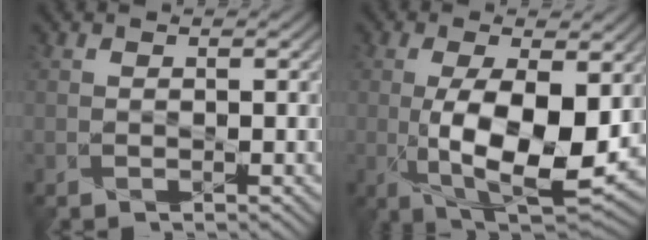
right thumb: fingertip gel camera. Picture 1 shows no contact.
{"total": 10.7, "force": [-0.9, 4.9, 9.5], "torque": [-0.166, -0.014, -0.008]}